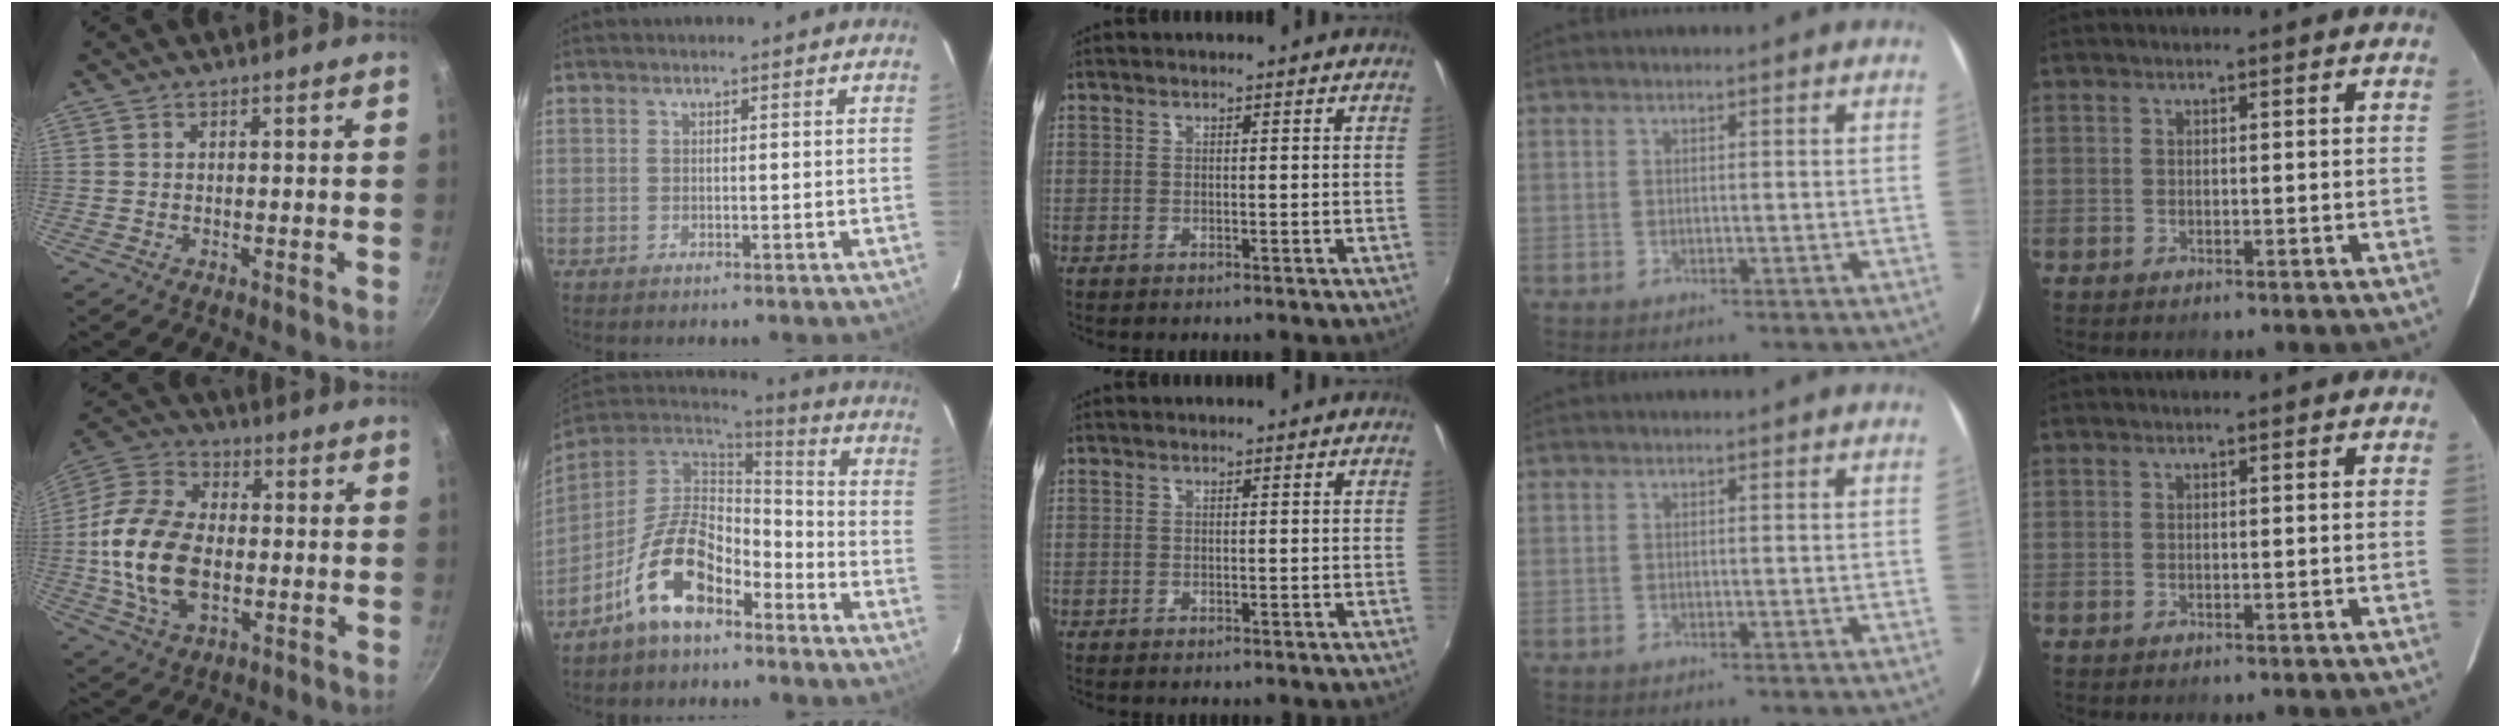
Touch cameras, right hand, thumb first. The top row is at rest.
{"thumb": {"total": 17.9, "force": [-1.6, 11.4, 13.8], "torque": [-0.257, 0.019, -0.038]}, "index": {"total": 14.9, "force": [-8.8, 7.2, 9.8], "torque": [-0.195, 0.017, -0.160]}}